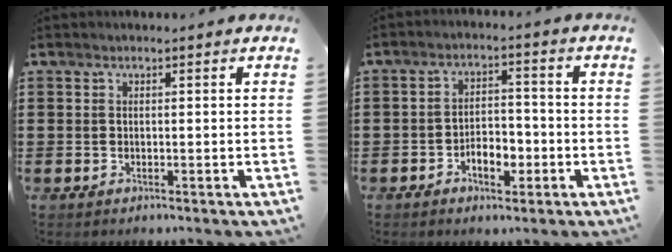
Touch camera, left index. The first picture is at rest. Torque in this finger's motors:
{"motor_torque": [0.59, 0.58, 0.28, 0.07]}